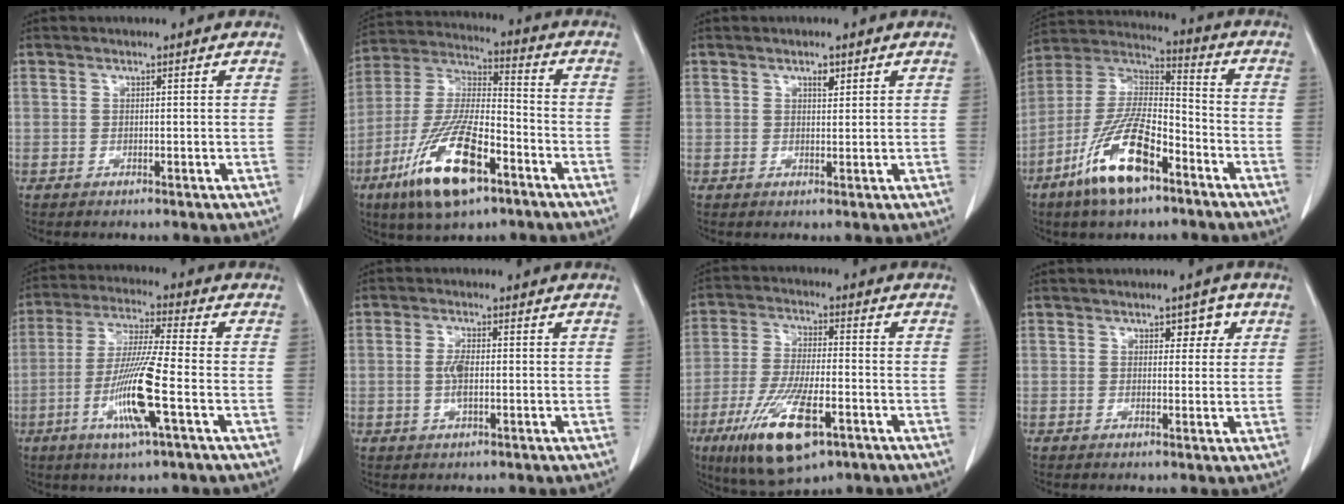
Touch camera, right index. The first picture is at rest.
{"total": 17.0, "force": [-8.6, 4.8, 13.9], "torque": [-0.291, -0.016, -0.153]}
{"total": 1.5, "force": [0.9, 0.6, 1.0], "torque": [-0.015, -0.004, 0.013]}
{"total": 16.1, "force": [-8.5, 4.6, 12.9], "torque": [-0.267, -0.013, -0.153]}
{"total": 11.9, "force": [-3.8, -0.2, 11.3], "torque": [-0.227, -0.016, -0.076]}
{"total": 3.1, "force": [-0.2, 0.9, 2.9], "torque": [-0.064, 0.000, -0.004]}
{"total": 13.9, "force": [-6.8, 3.8, 11.5], "torque": [-0.232, -0.024, -0.111]}
{"total": 3.0, "force": [1.3, 1.8, 2.0], "torque": [-0.019, 0.007, 0.015]}